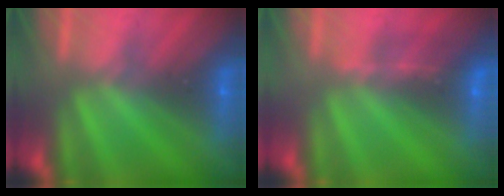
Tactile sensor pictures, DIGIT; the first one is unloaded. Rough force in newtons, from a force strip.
{"total": 1.1}